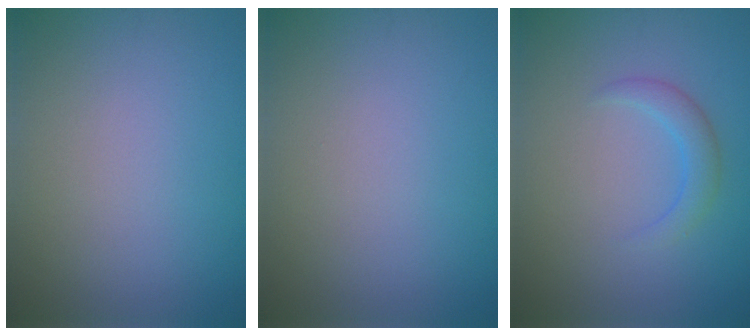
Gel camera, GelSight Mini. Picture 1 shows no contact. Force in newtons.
{"total": 0.0}
{"total": 2.0, "press": 2.0, "slide": 0.1}